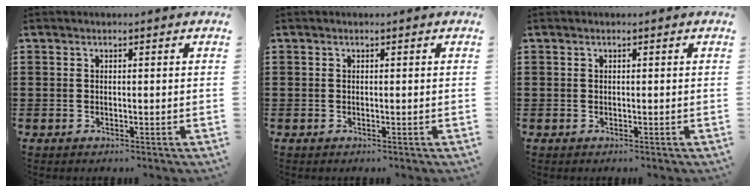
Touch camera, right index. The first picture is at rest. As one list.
[{"total": 0.0}, {"total": 0.0}]